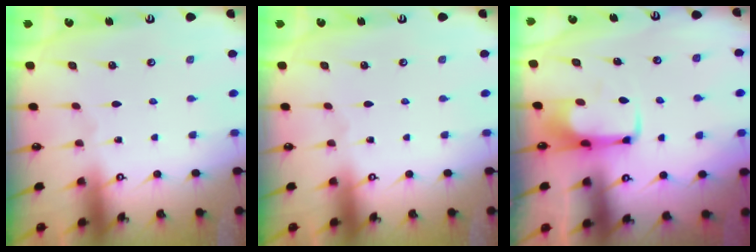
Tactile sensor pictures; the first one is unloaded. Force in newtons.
{"total": 0.0}
{"total": 4.9, "press": 4.8, "slide": 1.2}